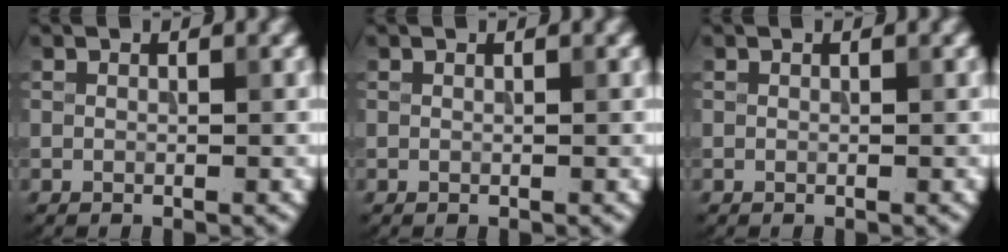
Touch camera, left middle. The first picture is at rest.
{"total": 0.0}
{"total": 0.0}